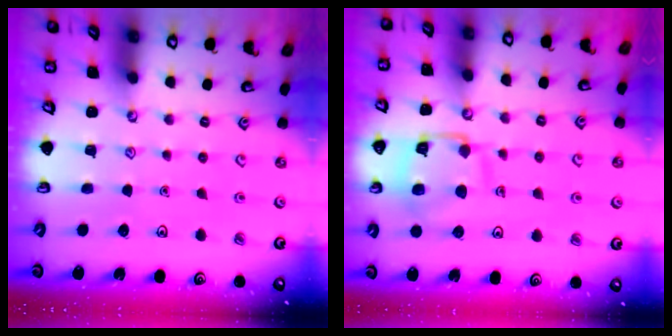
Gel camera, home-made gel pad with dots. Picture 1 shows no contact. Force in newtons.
{"total": 13.1, "press": 13.0, "slide": 1.5}